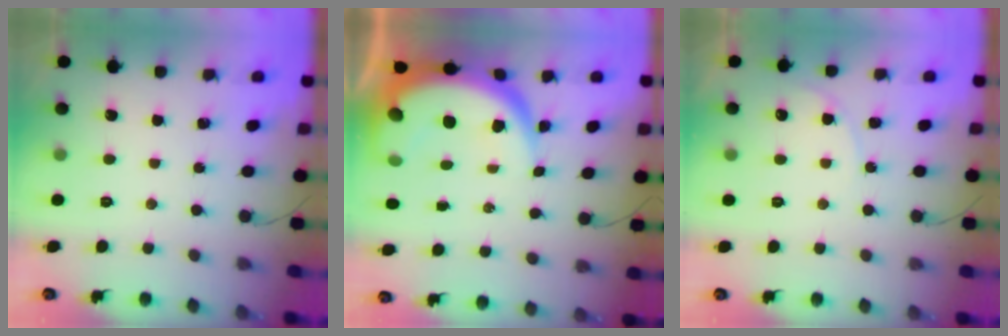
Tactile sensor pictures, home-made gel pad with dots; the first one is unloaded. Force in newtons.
{"total": 12.1, "press": 12.0, "slide": 1.2}
{"total": 5.6, "press": 5.6, "slide": 0.2}